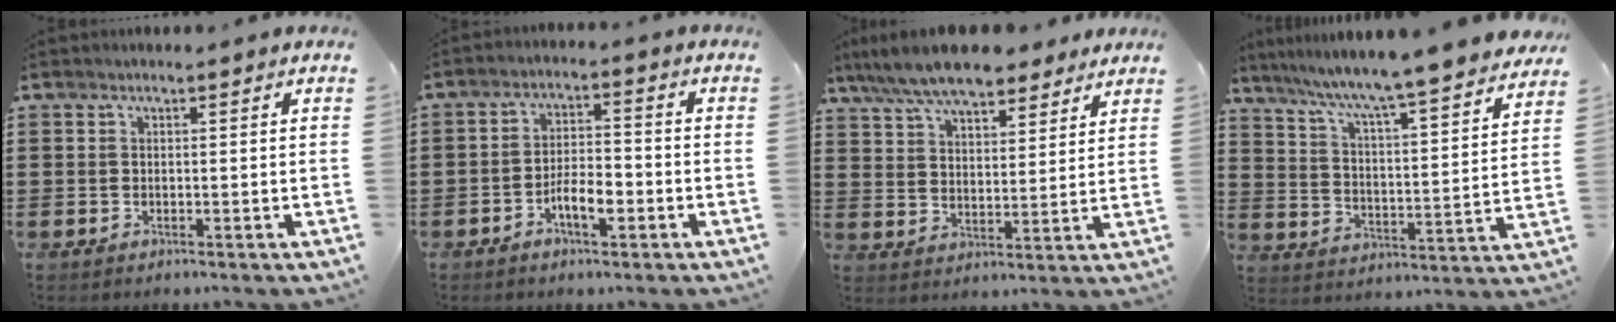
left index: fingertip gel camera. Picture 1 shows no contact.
{"total": 5.3, "force": [-2.4, 2.0, 4.3], "torque": [-0.086, 0.004, -0.047]}
{"total": 9.1, "force": [8.0, 2.3, 3.6], "torque": [-0.100, -0.017, 0.150]}
{"total": 6.8, "force": [6.1, -1.0, 2.7], "torque": [-0.081, -0.056, 0.095]}